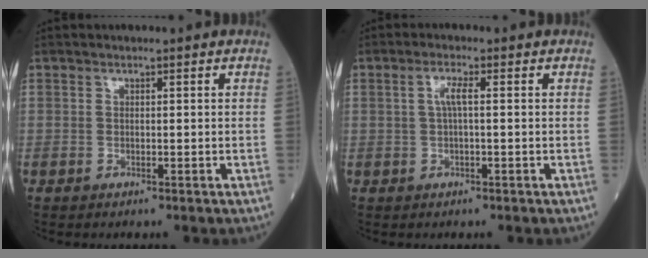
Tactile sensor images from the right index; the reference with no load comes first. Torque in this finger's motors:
{"motor_torque": [0.30, -0.02, 0.09, 0.05]}